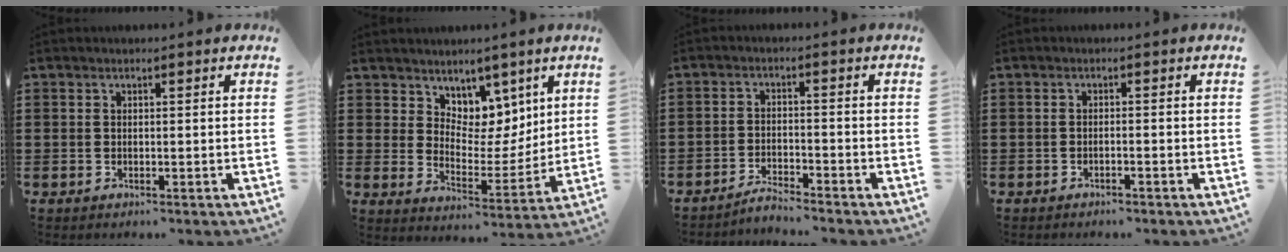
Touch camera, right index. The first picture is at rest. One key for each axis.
{"total": 7.0, "fx": 5.3, "fy": 4.6, "fz": 0.1, "tx": -0.029, "ty": -0.043, "tz": 0.100}
{"total": 3.0, "fx": -3.0, "fy": 0.0, "fz": 0.2, "tx": -0.008, "ty": 0.003, "tz": -0.062}
{"total": 0.9, "fx": -0.8, "fy": -0.1, "fz": 0.4, "tx": -0.011, "ty": -0.004, "tz": -0.014}